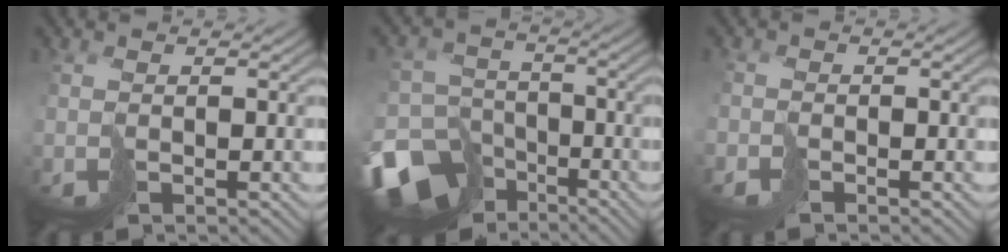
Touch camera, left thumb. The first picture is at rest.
{"total": 14.7, "force": [-9.3, 10.3, 5.0], "torque": [-0.145, -0.058, -0.139]}
{"total": 1.4, "force": [-1.3, 0.6, 0.2], "torque": [-0.008, -0.005, -0.030]}